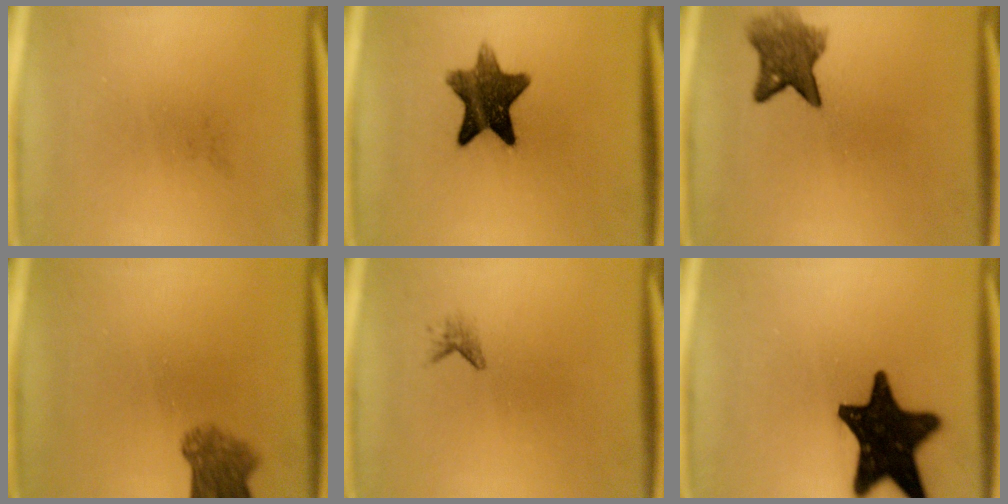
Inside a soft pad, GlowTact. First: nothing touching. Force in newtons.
{"total": 10.9}
{"total": 5.7}
{"total": 5.4}
{"total": 1.0}
{"total": 18.9}